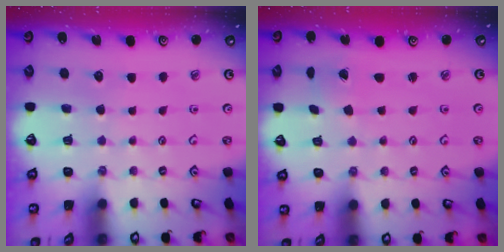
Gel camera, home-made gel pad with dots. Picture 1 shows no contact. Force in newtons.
{"total": 0.0}